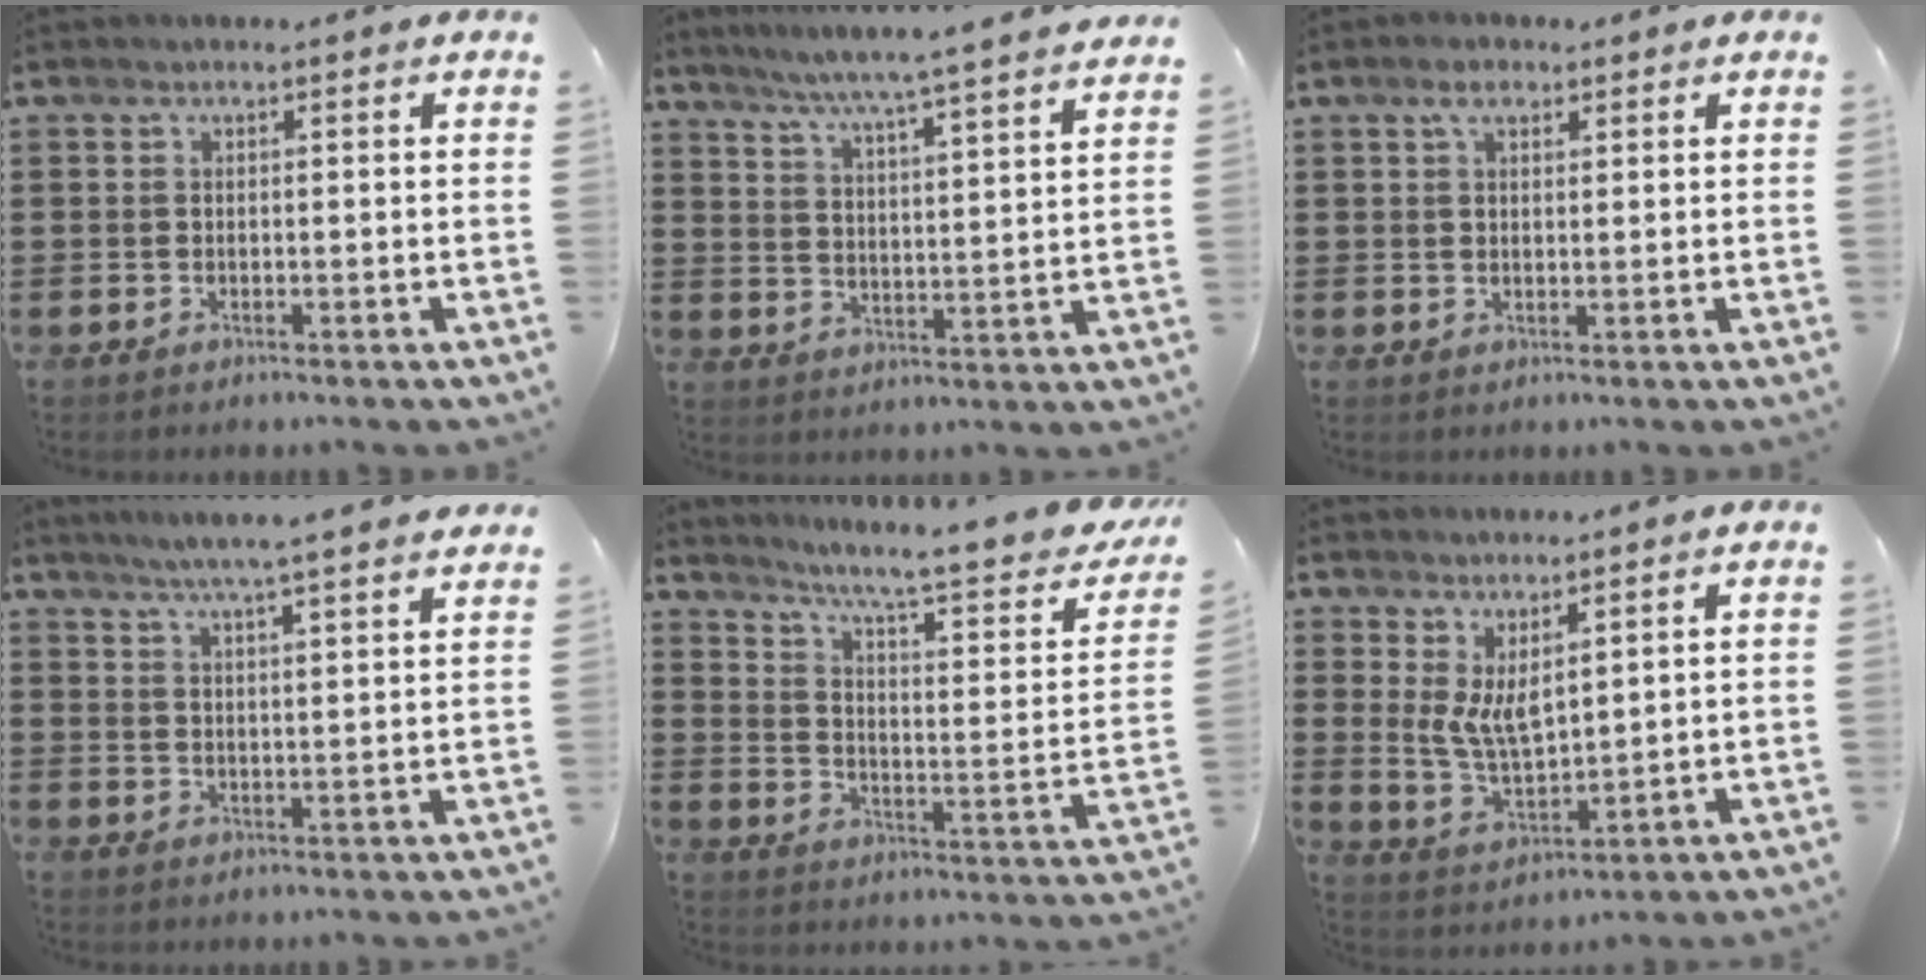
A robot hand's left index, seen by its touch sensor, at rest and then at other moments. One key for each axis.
{"total": 5.8, "fx": 5.2, "fy": -1.5, "fz": 2.0, "tx": -0.060, "ty": -0.045, "tz": 0.082}
{"total": 2.7, "fx": 1.7, "fy": 1.3, "fz": 1.8, "tx": -0.031, "ty": 0.004, "tz": 0.027}
{"total": 4.8, "fx": 4.4, "fy": -0.8, "fz": 1.8, "tx": -0.049, "ty": -0.022, "tz": 0.074}
{"total": 8.1, "fx": 6.2, "fy": 0.3, "fz": 5.3, "tx": -0.111, "ty": -0.048, "tz": 0.093}
{"total": 5.7, "fx": 3.1, "fy": 2.5, "fz": 4.1, "tx": -0.095, "ty": -0.012, "tz": 0.056}